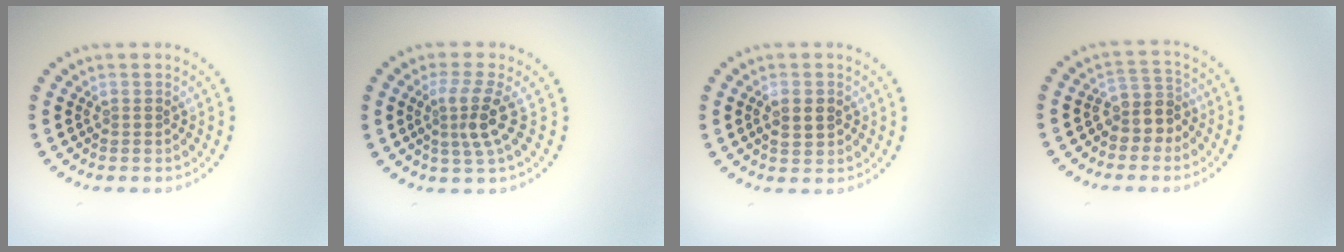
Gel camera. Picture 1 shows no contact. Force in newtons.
{"total": 3.1, "press": 2.3, "slide": 2.1}
{"total": 1.9, "press": 1.9, "slide": 0.1}
{"total": 2.8, "press": 2.3, "slide": 1.6}